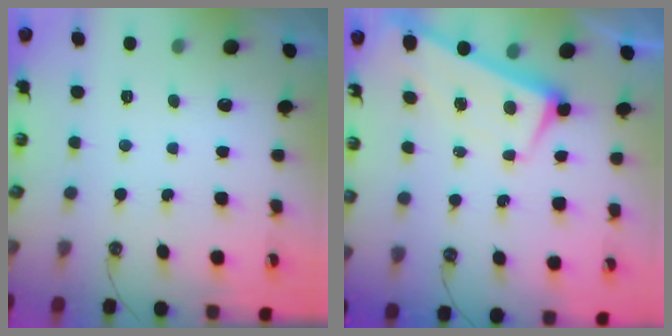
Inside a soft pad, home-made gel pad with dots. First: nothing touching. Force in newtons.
{"total": 1.6, "press": 0.6, "slide": 1.5}